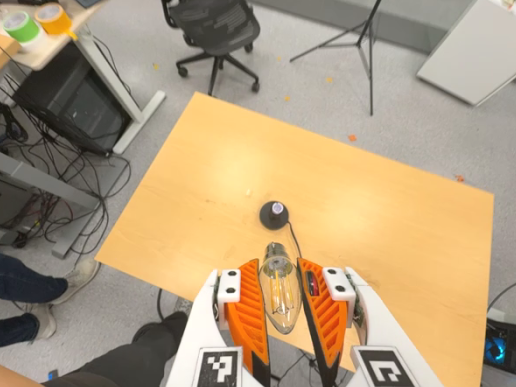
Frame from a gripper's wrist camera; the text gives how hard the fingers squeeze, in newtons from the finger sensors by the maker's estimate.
{"total": 12.1, "left": 11.6, "right": 12.6}